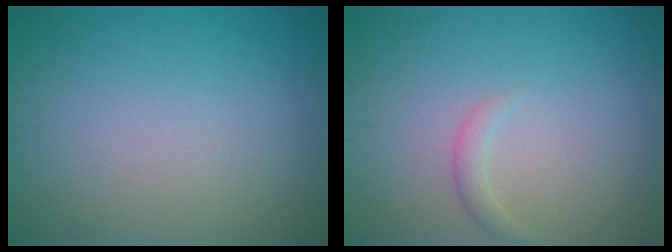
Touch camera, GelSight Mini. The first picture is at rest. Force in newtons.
{"total": 1.1, "press": 1.1, "slide": 0.1}